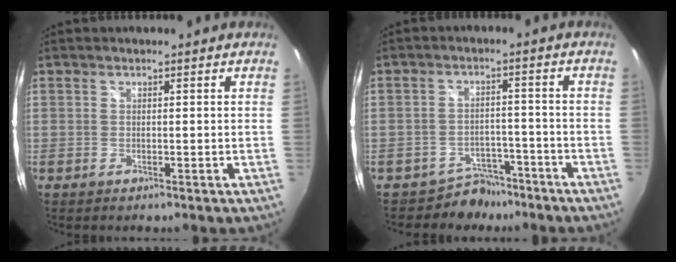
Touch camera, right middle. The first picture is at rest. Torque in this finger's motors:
{"motor_torque": [0.00, -0.14, -0.03, -0.02]}